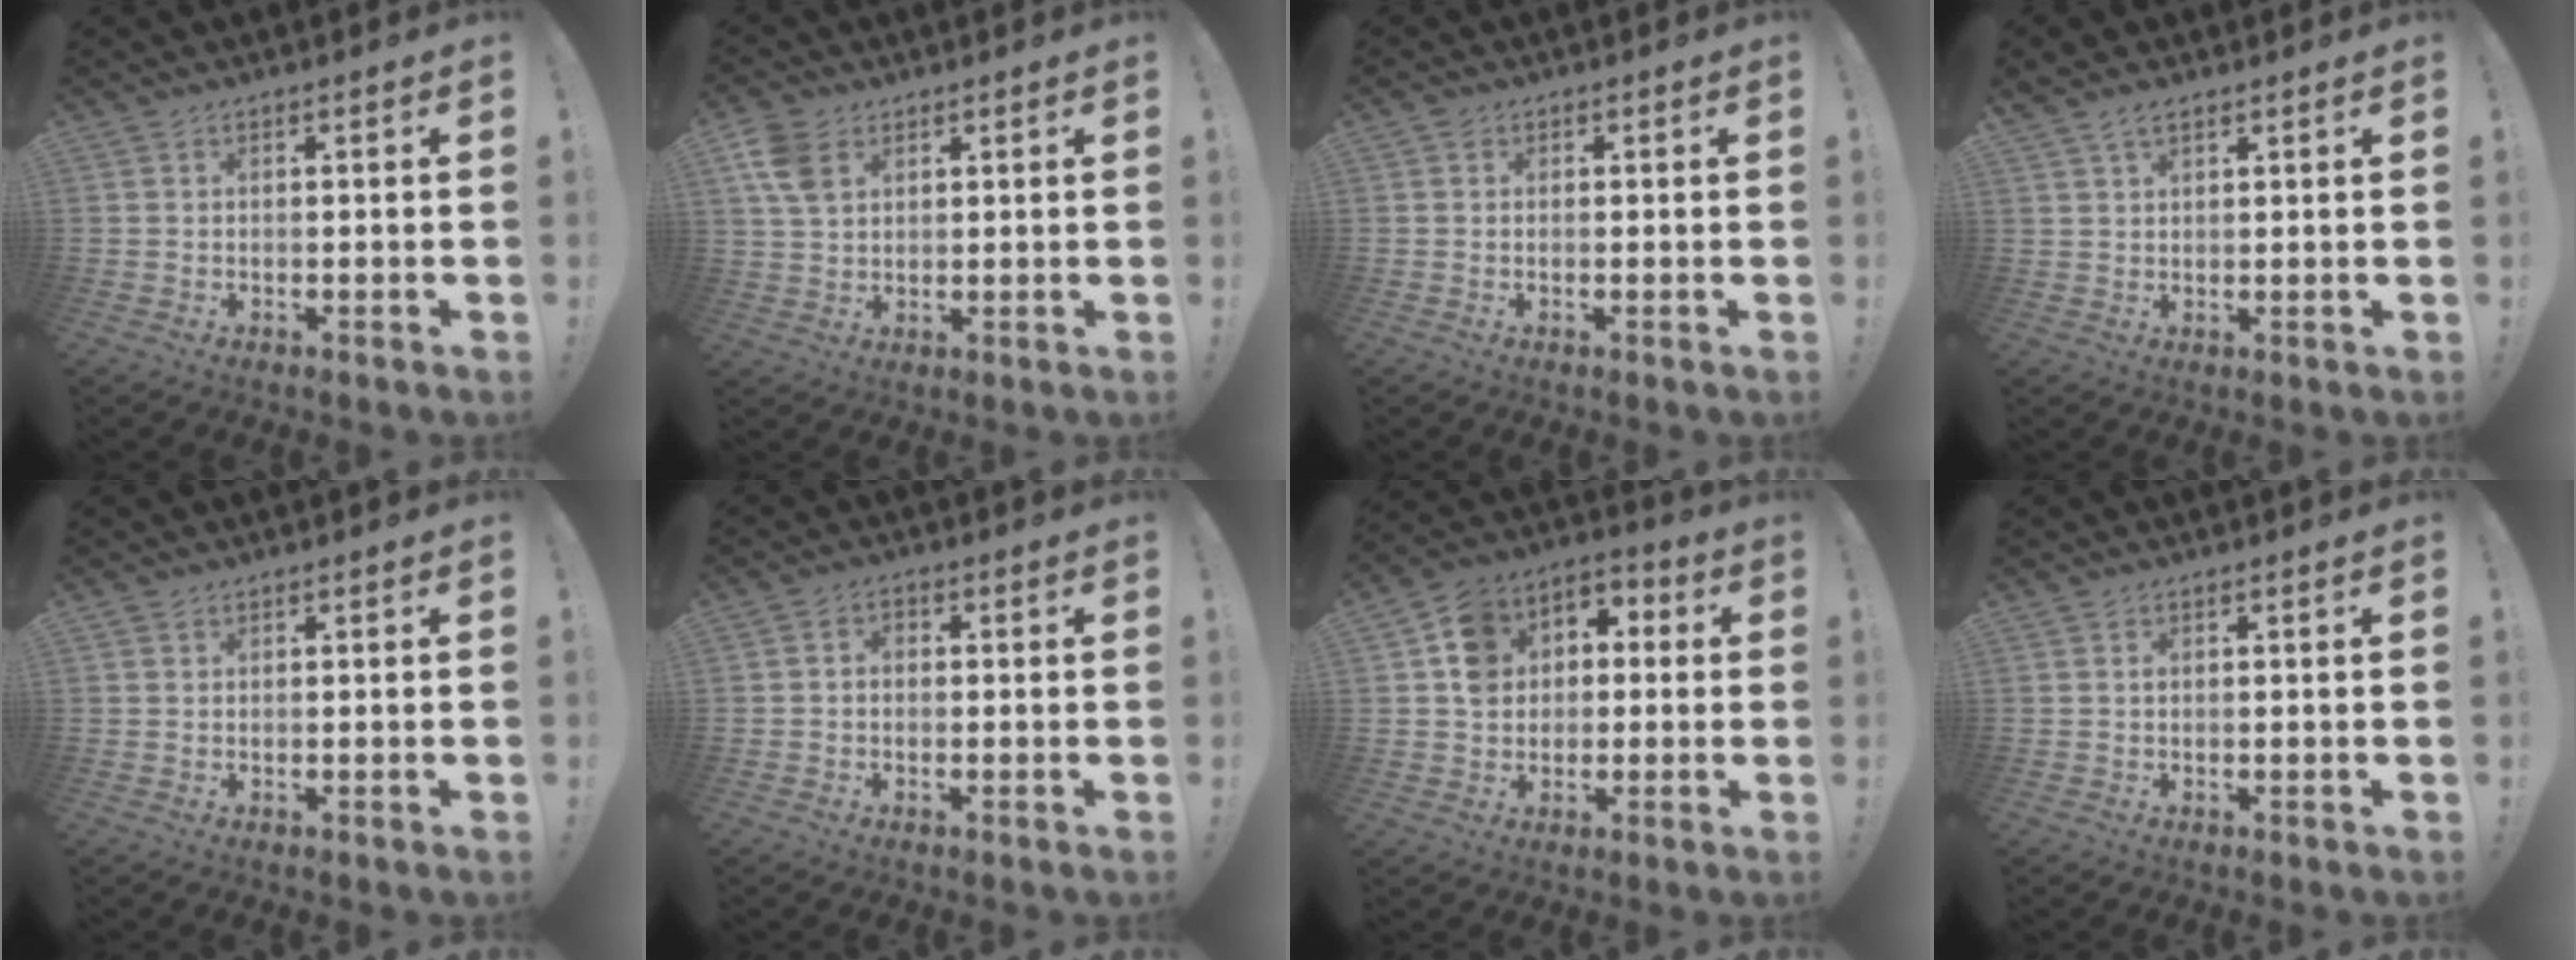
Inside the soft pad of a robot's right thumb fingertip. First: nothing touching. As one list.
[{"total": 9.0, "force": [4.0, 6.1, 5.3], "torque": [-0.105, -0.004, 0.078]}, {"total": 0.6, "force": [0.1, 0.6, 0.1], "torque": [0.005, -0.002, 0.000]}, {"total": 3.4, "force": [2.6, 1.5, 1.7], "torque": [-0.018, -0.014, 0.047]}, {"total": 0.0}, {"total": 2.3, "force": [-1.0, 1.6, 1.3], "torque": [-0.021, 0.008, -0.017]}, {"total": 10.5, "force": [0.4, 9.5, 4.4], "torque": [-0.055, 0.009, 0.015]}, {"total": 0.0}]